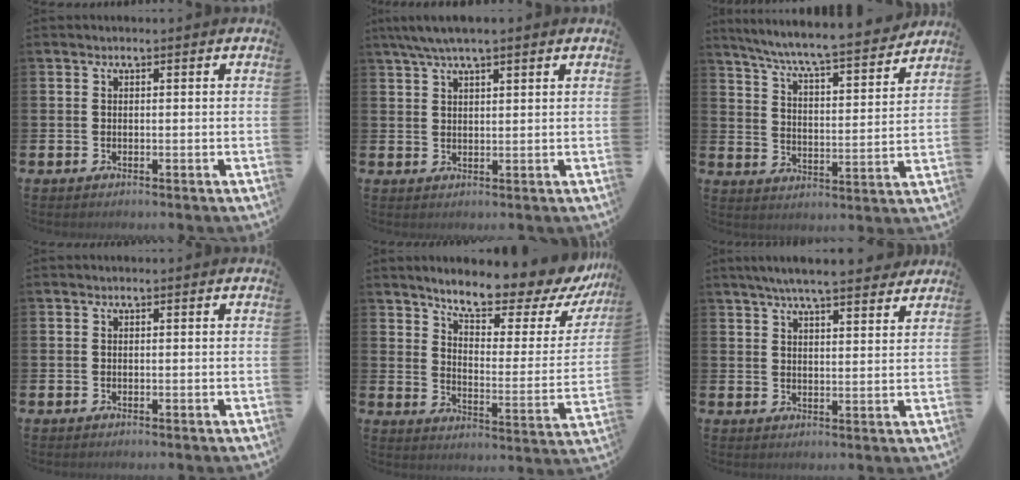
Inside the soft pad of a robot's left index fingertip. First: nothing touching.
{"total": 4.3, "force": [3.4, 0.8, 2.5], "torque": [-0.064, 0.005, 0.064]}
{"total": 7.6, "force": [7.1, 0.2, 2.7], "torque": [-0.086, -0.054, 0.120]}
{"total": 0.0}
{"total": 9.3, "force": [8.1, 2.0, 3.9], "torque": [-0.094, -0.060, 0.133]}
{"total": 6.3, "force": [5.8, 0.4, 2.2], "torque": [-0.050, -0.023, 0.103]}